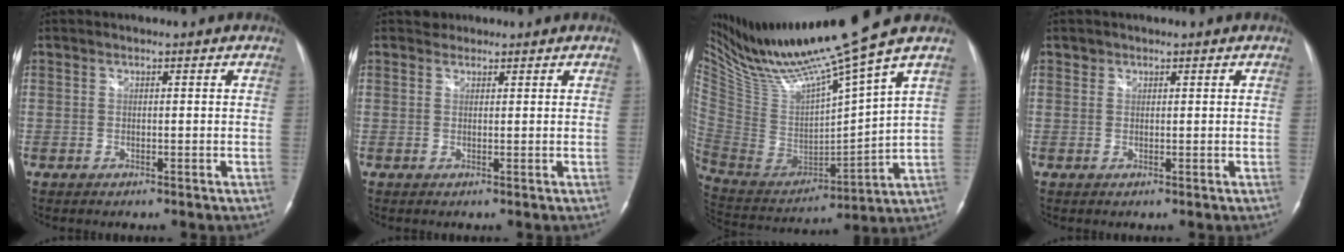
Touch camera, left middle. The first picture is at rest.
{"total": 1.2, "force": [1.0, 0.6, -0.3], "torque": [0.002, 0.005, 0.013]}
{"total": 17.5, "force": [14.8, -1.9, 9.2], "torque": [-0.176, -0.034, 0.287]}
{"total": 0.7, "force": [0.5, 0.6, 0.0], "torque": [0.006, 0.000, 0.005]}